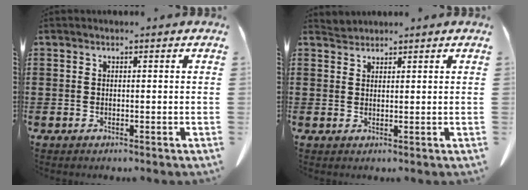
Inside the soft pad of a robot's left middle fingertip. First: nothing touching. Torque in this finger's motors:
{"motor_torque": [0.39, 0.96, 0.06, 0.01]}